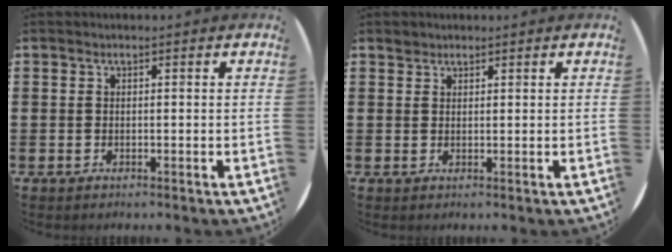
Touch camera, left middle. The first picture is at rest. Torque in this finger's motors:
{"motor_torque": [-0.09, 0.10, 0.00, 0.00]}